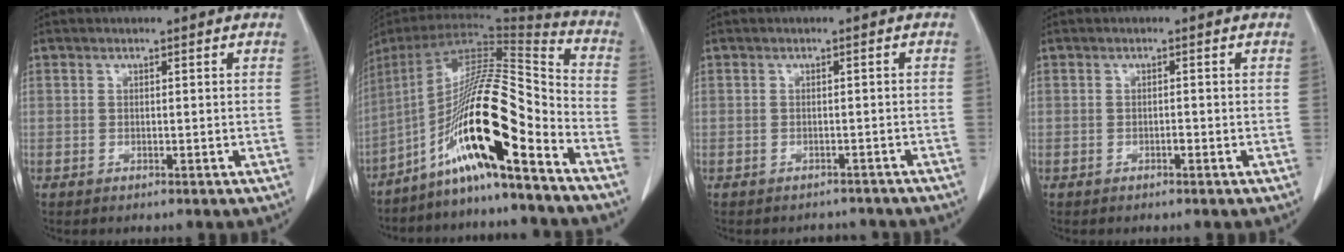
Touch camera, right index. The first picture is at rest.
{"total": 18.2, "force": [-10.6, 0.3, 14.9], "torque": [-0.285, 0.011, -0.197]}
{"total": 3.9, "force": [-3.5, 1.7, 0.1], "torque": [0.002, 0.007, -0.038]}
{"total": 0.5, "force": [-0.3, 0.2, 0.4], "torque": [-0.003, 0.004, -0.005]}